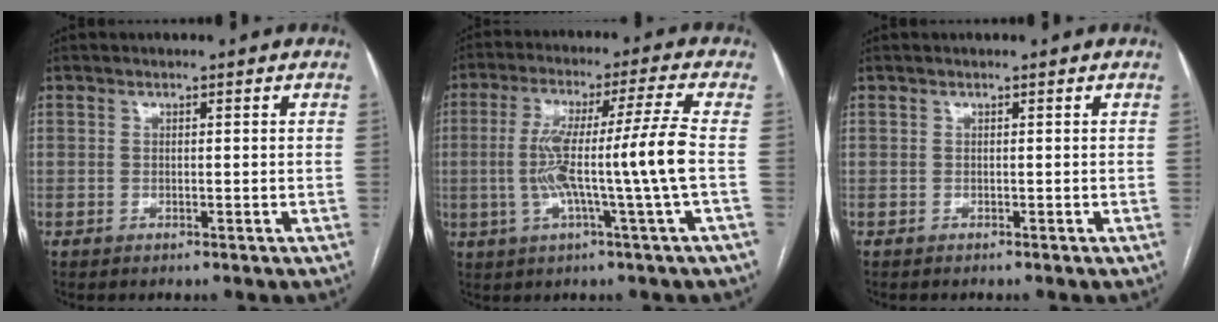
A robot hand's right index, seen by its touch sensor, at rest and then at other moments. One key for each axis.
{"total": 11.9, "fx": -1.6, "fy": -2.0, "fz": 11.7, "tx": -0.218, "ty": 0.008, "tz": -0.027}
{"total": 0.0}